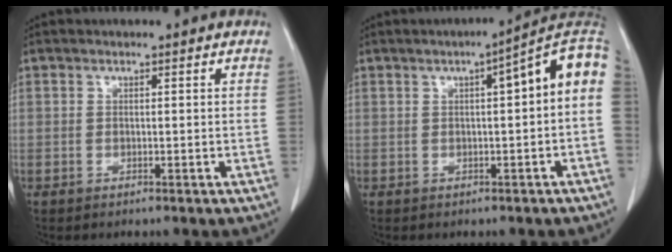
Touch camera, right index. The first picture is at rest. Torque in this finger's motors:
{"motor_torque": [1.02, 0.04, 0.44, 0.06]}